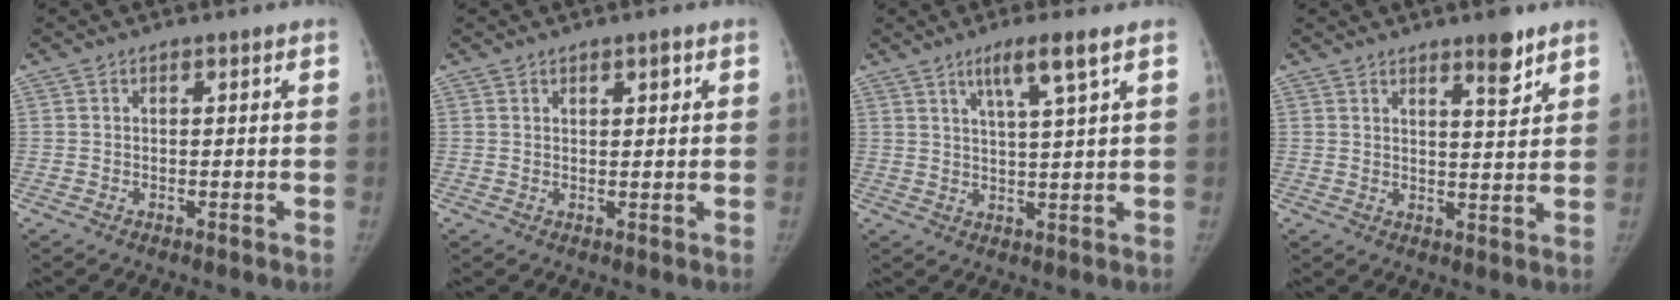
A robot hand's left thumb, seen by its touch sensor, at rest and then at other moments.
{"total": 1.8, "force": [1.0, 0.7, 1.3], "torque": [-0.014, -0.005, 0.016]}
{"total": 6.3, "force": [3.6, -0.1, 5.2], "torque": [-0.097, -0.019, 0.067]}
{"total": 5.5, "force": [3.9, 1.2, 3.7], "torque": [-0.042, -0.030, 0.057]}